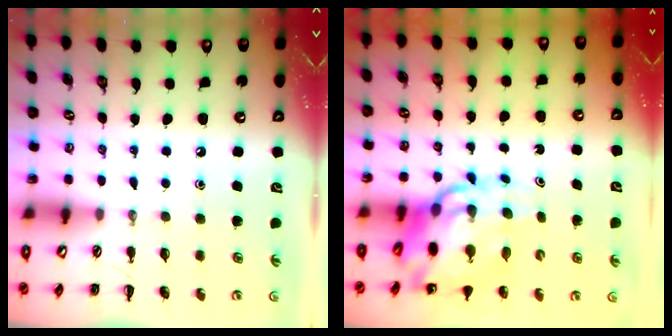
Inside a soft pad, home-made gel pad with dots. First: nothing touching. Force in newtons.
{"total": 13.0, "press": 12.5, "slide": 3.7}